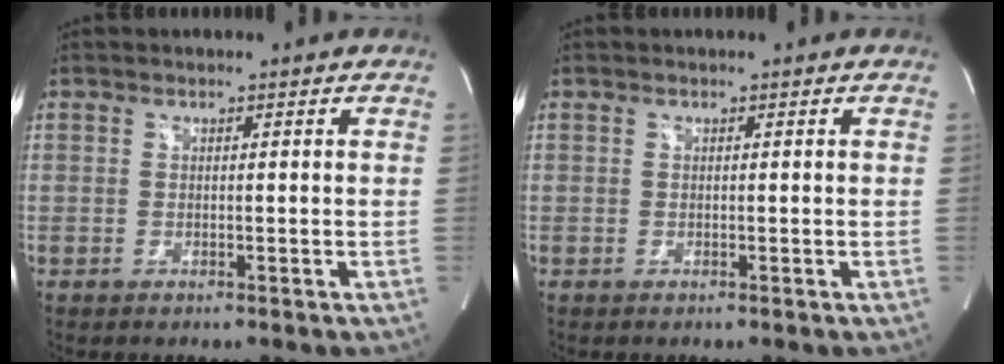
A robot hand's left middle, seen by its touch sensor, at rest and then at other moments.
{"total": 0.0}